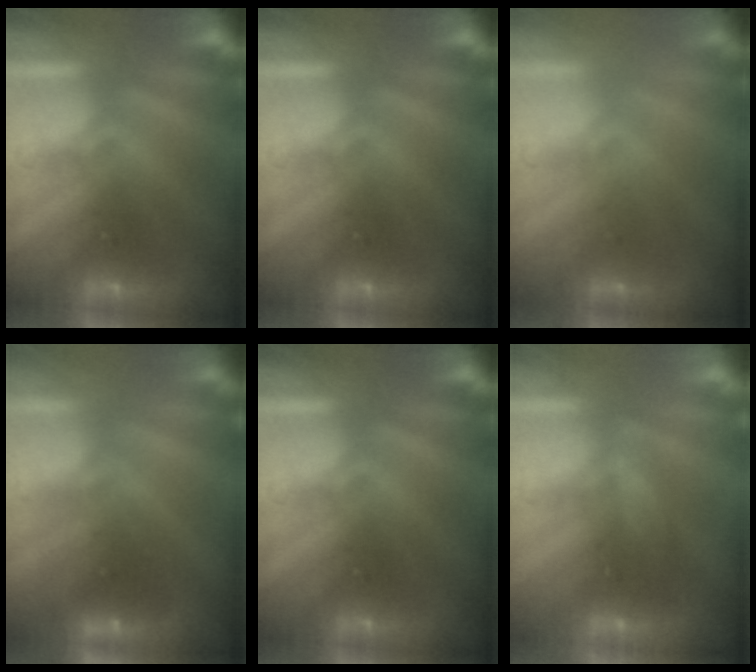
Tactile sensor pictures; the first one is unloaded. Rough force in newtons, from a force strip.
{"total": 0.0}
{"total": 2.3}
{"total": 2.1}
{"total": 0.0}
{"total": 1.7}